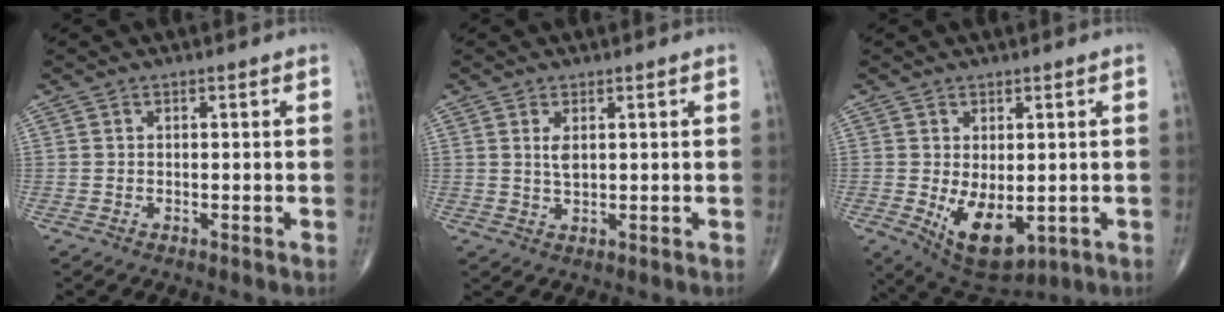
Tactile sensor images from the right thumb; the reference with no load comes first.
{"total": 2.6, "force": [0.8, 1.1, 2.2], "torque": [-0.042, -0.006, 0.020]}
{"total": 9.9, "force": [-1.7, 5.3, 8.2], "torque": [-0.120, -0.014, -0.005]}